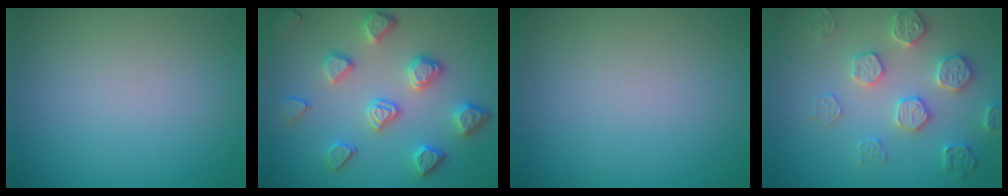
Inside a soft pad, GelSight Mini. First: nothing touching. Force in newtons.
{"total": 4.6, "press": 4.1, "slide": 2.1}
{"total": 0.0}
{"total": 4.4, "press": 4.3, "slide": 0.9}